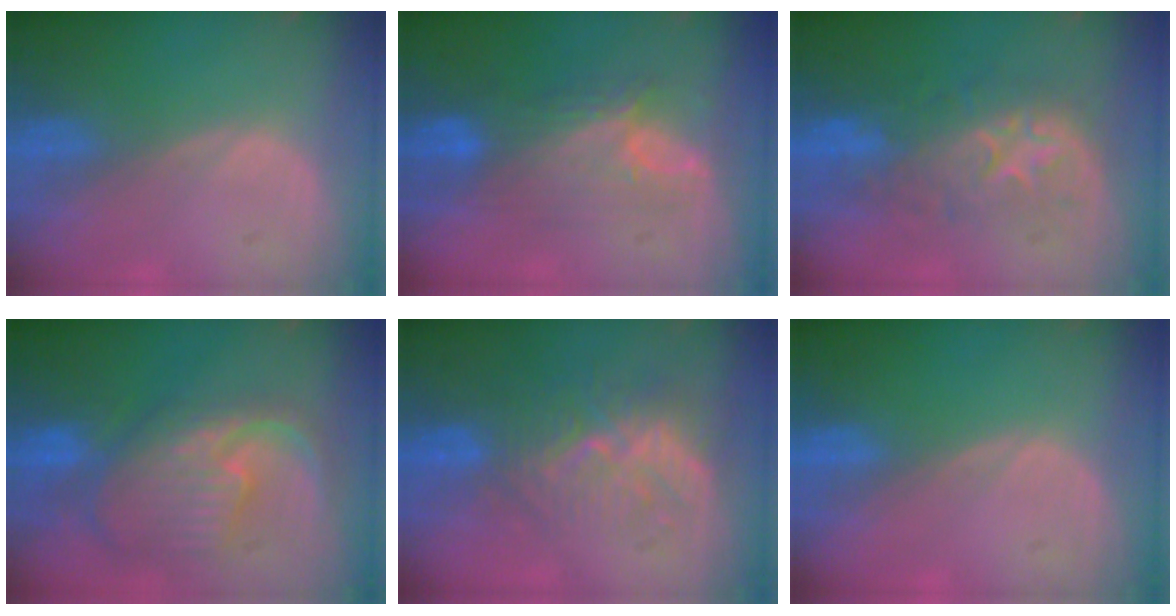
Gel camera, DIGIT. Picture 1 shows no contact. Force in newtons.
{"total": 7.3, "press": 7.2, "slide": 1.3}
{"total": 8.6, "press": 8.6, "slide": 0.5}
{"total": 11.6, "press": 10.1, "slide": 5.8}
{"total": 8.7, "press": 8.2, "slide": 3.2}
{"total": 0.0}